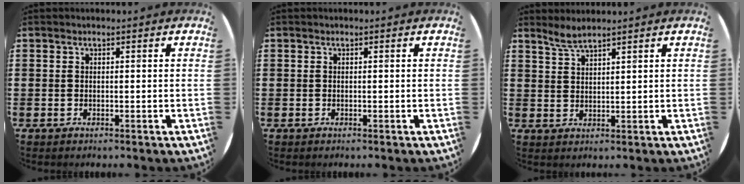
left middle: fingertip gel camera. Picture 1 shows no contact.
{"total": 0.0}
{"total": 2.6, "force": [2.5, 0.1, 0.8], "torque": [-0.019, 0.000, 0.047]}